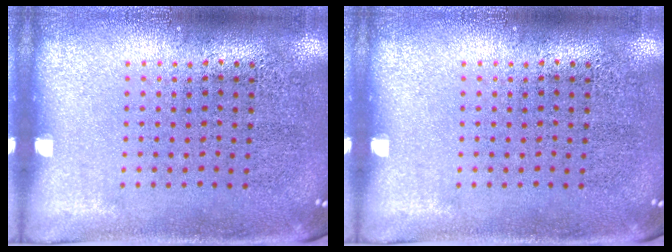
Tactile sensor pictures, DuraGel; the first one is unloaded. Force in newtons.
{"total": 0.0}